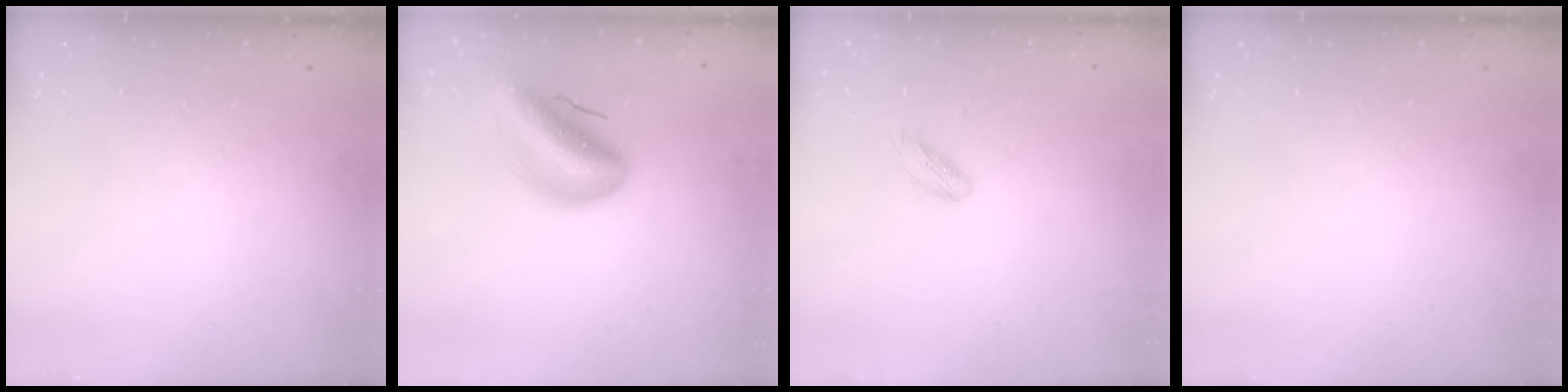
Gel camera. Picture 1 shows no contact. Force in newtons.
{"total": 13.8, "press": 13.3, "slide": 3.8}
{"total": 5.0, "press": 4.8, "slide": 1.4}
{"total": 0.0}